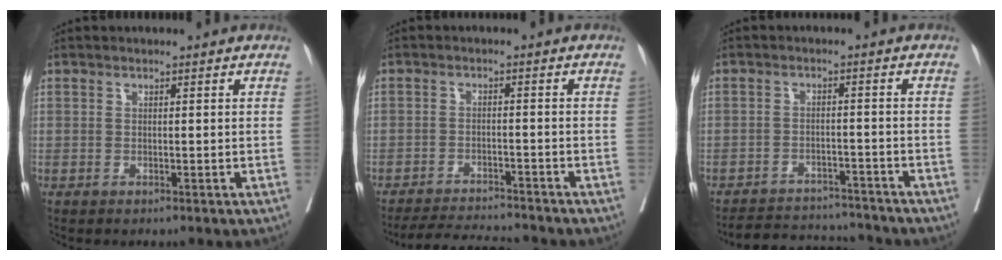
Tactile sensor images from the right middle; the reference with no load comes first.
{"total": 7.4, "force": [-7.2, 0.0, 1.4], "torque": [-0.022, -0.007, -0.120]}
{"total": 9.5, "force": [-9.3, 1.8, 1.1], "torque": [-0.011, 0.008, -0.132]}